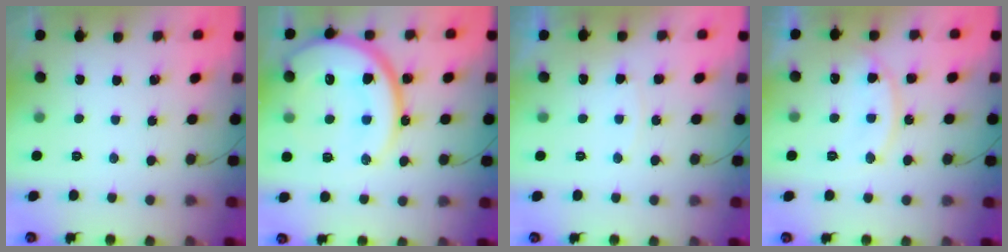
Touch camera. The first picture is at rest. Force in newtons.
{"total": 22.6, "press": 22.5, "slide": 1.9}
{"total": 3.8, "press": 3.8, "slide": 0.4}
{"total": 13.6, "press": 13.5, "slide": 1.0}